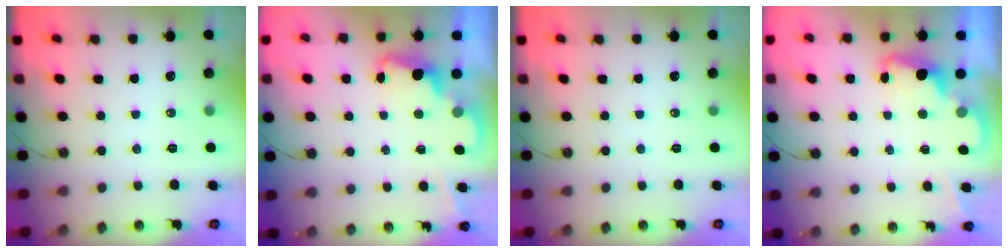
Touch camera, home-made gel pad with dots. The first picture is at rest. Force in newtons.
{"total": 2.4, "press": 2.3, "slide": 0.5}
{"total": 0.0}
{"total": 2.3, "press": 2.3, "slide": 0.5}